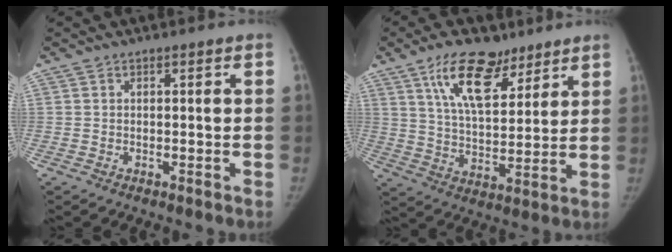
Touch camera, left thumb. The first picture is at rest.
{"total": 14.1, "force": [8.6, 6.7, 8.9], "torque": [-0.122, -0.044, 0.153]}